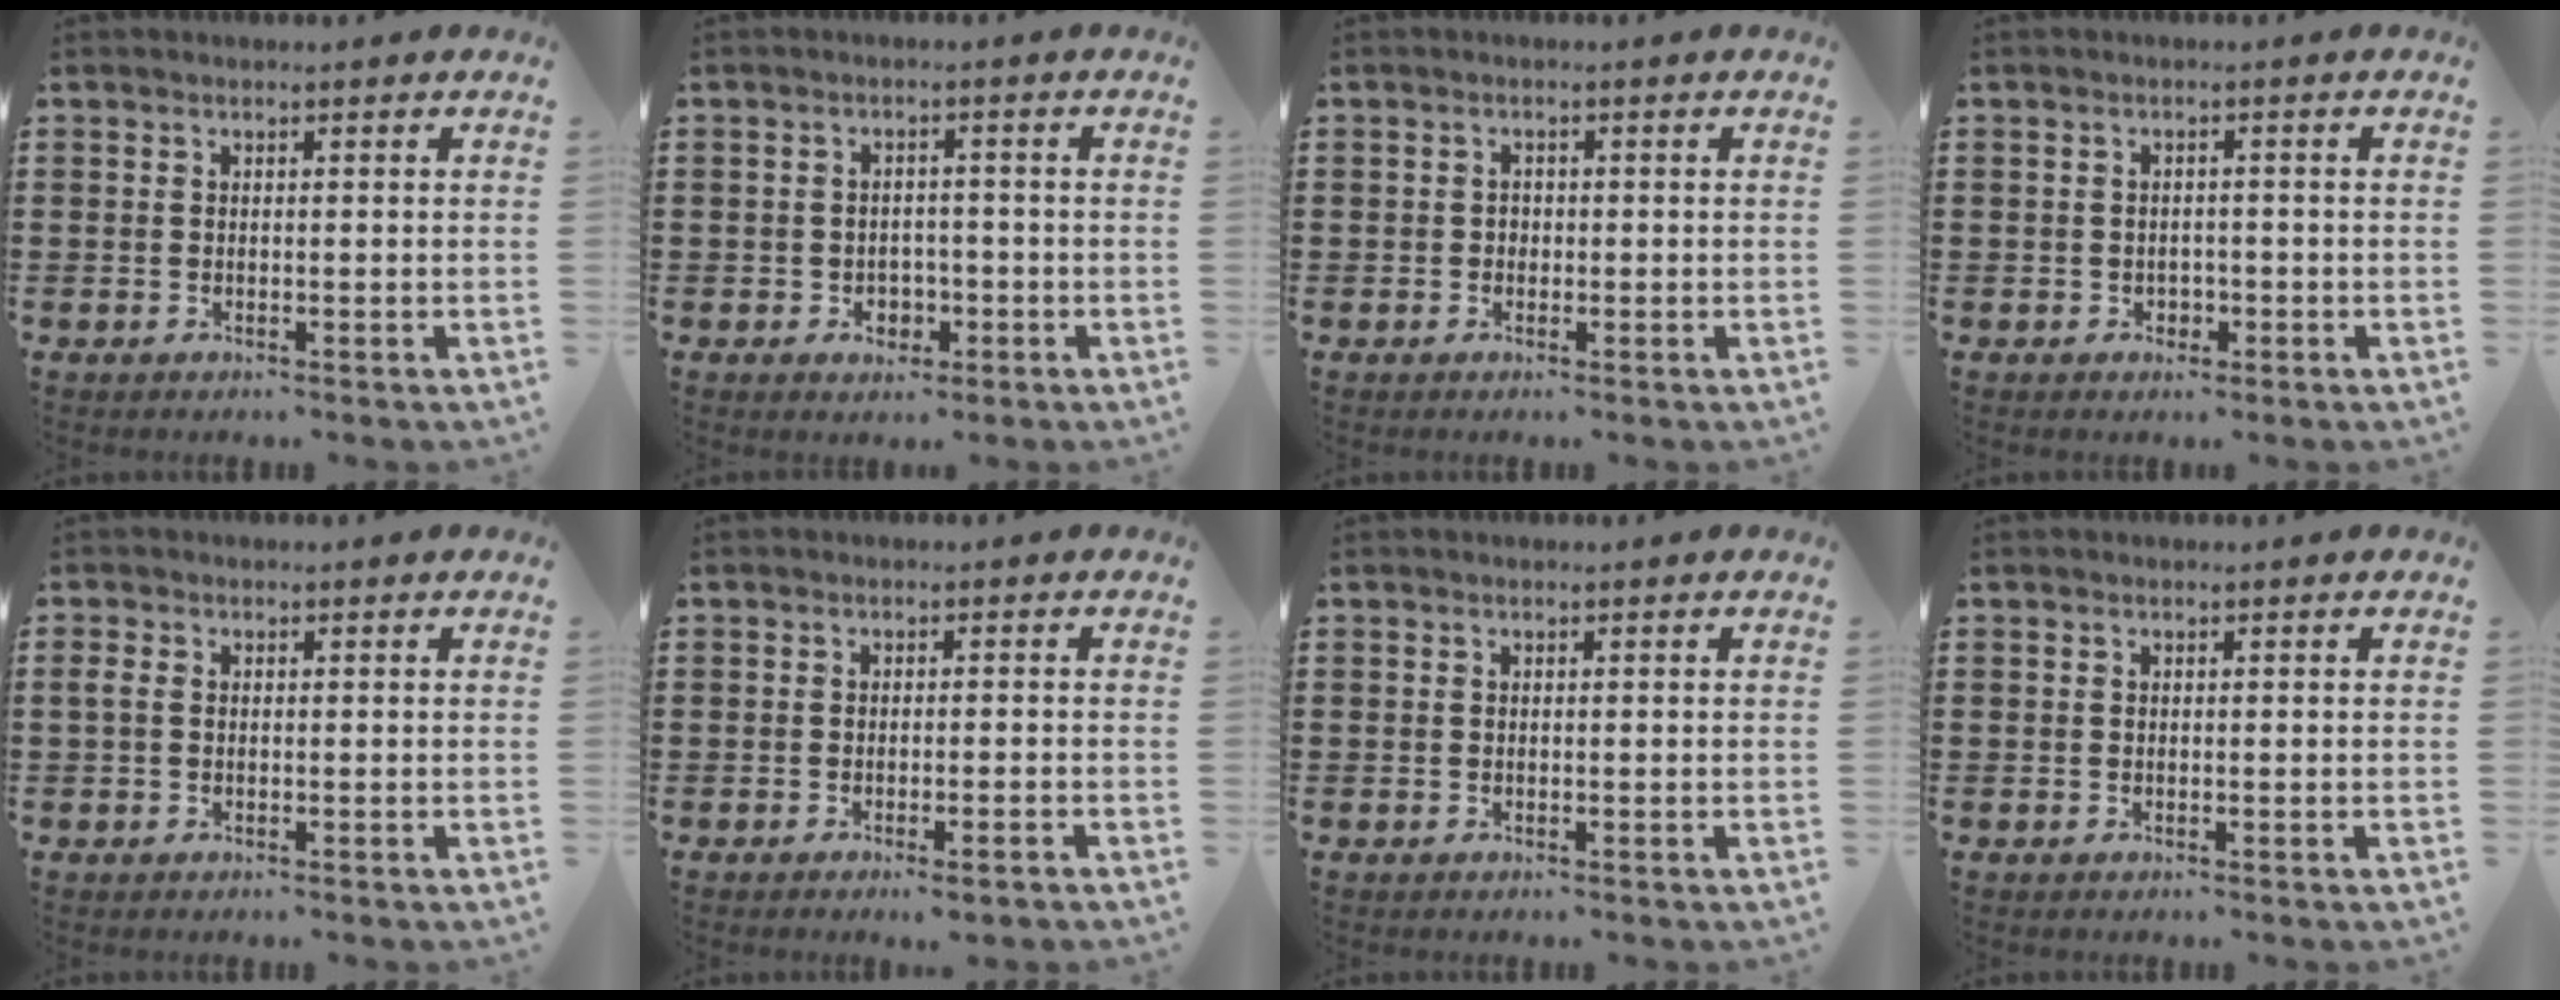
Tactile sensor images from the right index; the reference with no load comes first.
{"total": 2.6, "force": [-1.1, 2.1, 1.2], "torque": [-0.027, 0.003, -0.025]}
{"total": 0.9, "force": [-0.3, 0.8, 0.3], "torque": [-0.010, 0.001, -0.005]}
{"total": 1.3, "force": [-0.5, 1.1, 0.5], "torque": [-0.014, 0.000, -0.013]}
{"total": 1.4, "force": [0.0, 1.0, 0.9], "torque": [-0.029, 0.003, -0.004]}
{"total": 1.2, "force": [-0.9, 0.0, 0.7], "torque": [-0.014, -0.003, -0.017]}
{"total": 0.0}
{"total": 0.0}